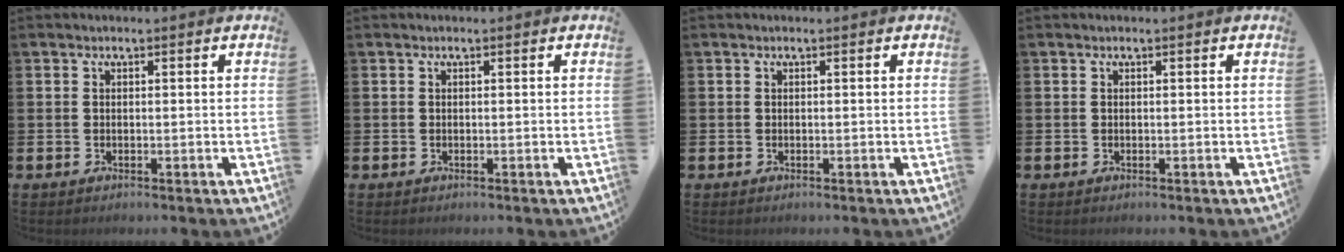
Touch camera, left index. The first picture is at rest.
{"total": 0.0}
{"total": 0.0}
{"total": 0.0}